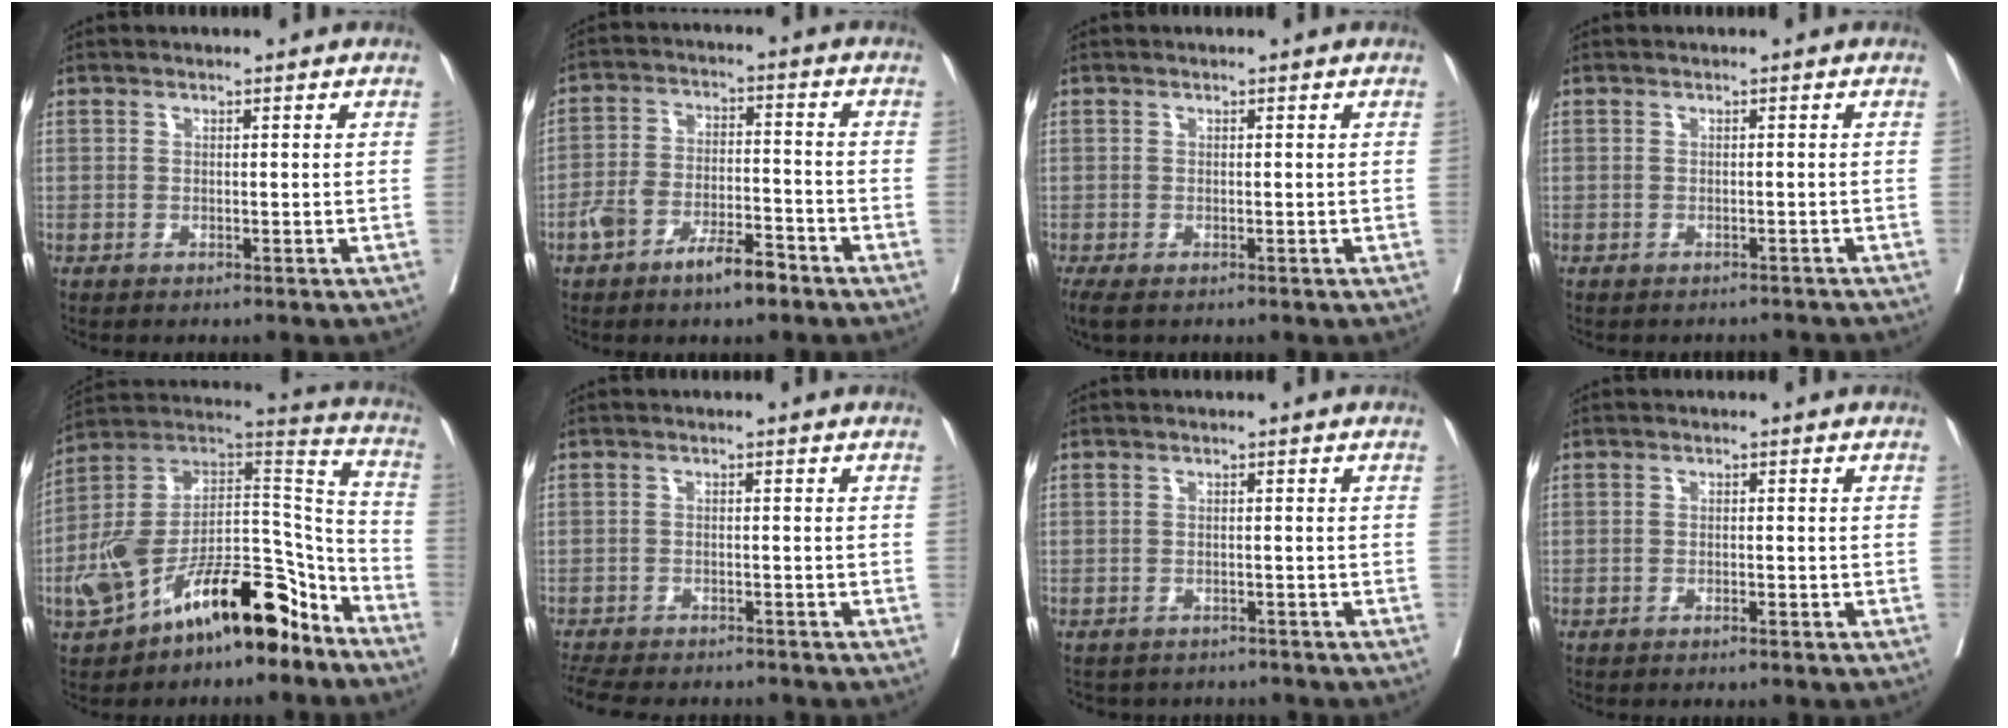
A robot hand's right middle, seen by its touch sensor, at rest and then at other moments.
{"total": 7.6, "force": [-5.0, 2.5, 5.2], "torque": [-0.100, 0.016, -0.085]}
{"total": 3.5, "force": [-2.5, 1.5, 2.1], "torque": [-0.045, -0.016, -0.040]}
{"total": 3.1, "force": [-3.0, 0.8, 0.1], "torque": [-0.004, -0.008, -0.035]}
{"total": 20.9, "force": [-12.6, 7.2, 15.0], "torque": [-0.270, 0.034, -0.213]}
{"total": 11.6, "force": [-10.4, 2.8, 4.4], "torque": [-0.092, -0.013, -0.143]}
{"total": 5.6, "force": [-5.2, 2.0, 0.4], "torque": [-0.008, -0.001, -0.059]}
{"total": 1.0, "force": [-0.7, 0.3, 0.6], "torque": [-0.017, 0.000, -0.011]}